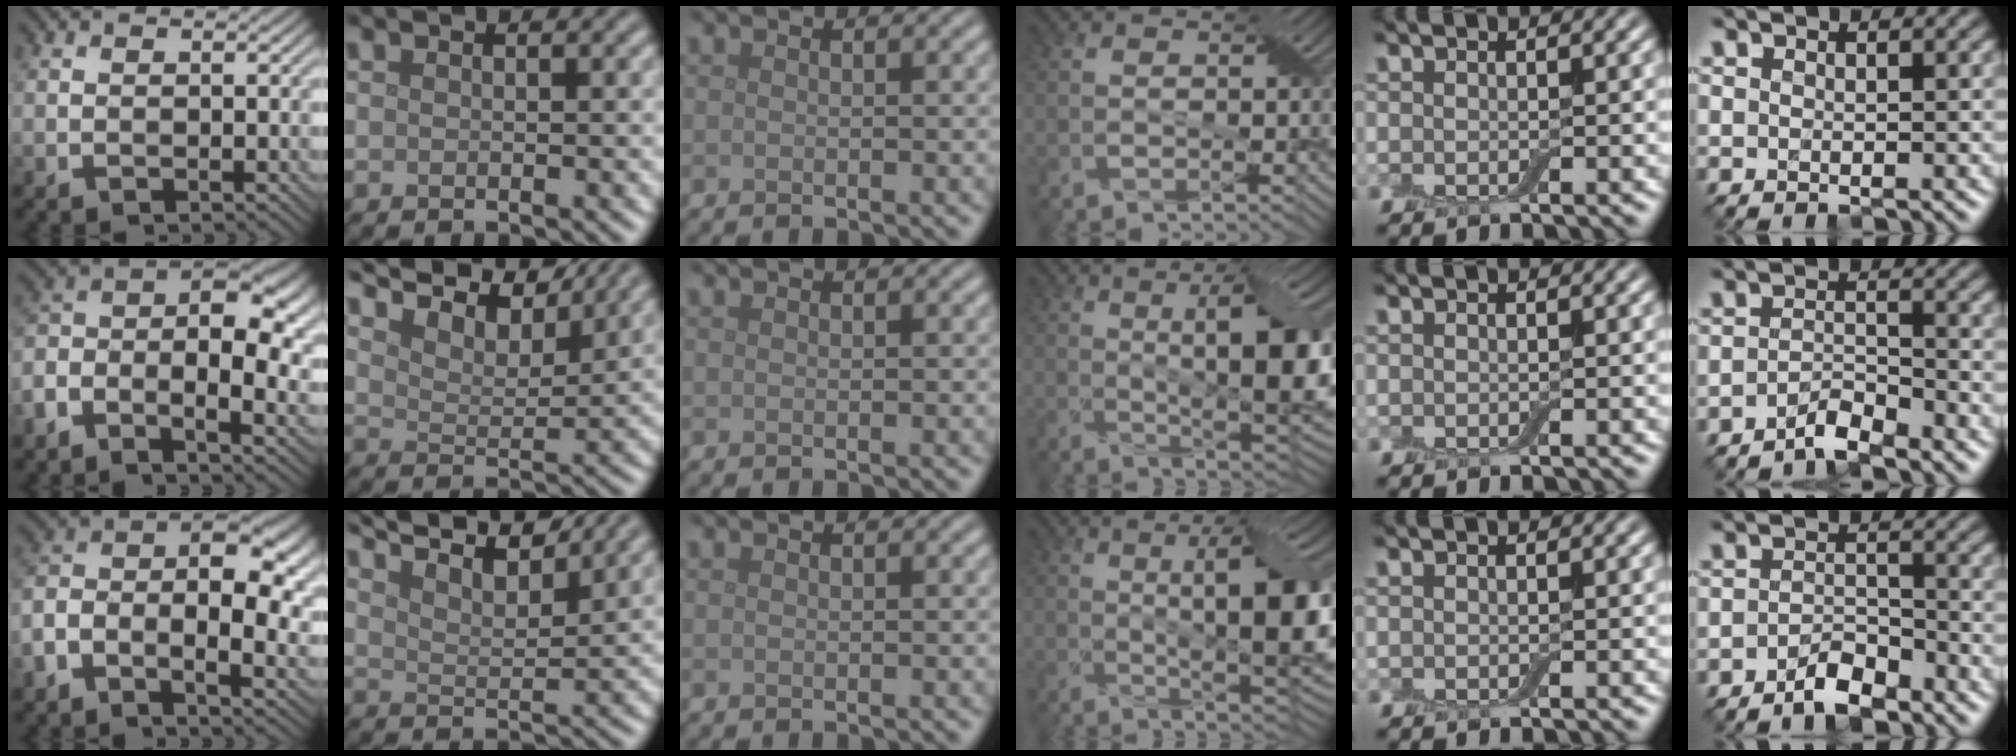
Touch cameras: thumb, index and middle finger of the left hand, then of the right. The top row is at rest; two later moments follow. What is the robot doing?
{"motion": "insert", "object": "backpack"}